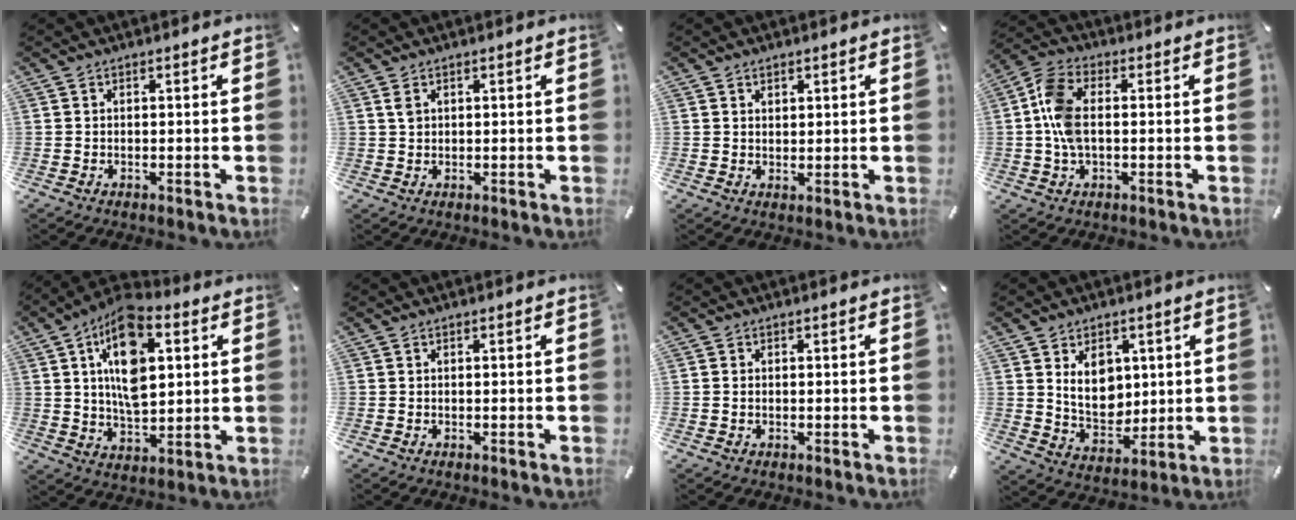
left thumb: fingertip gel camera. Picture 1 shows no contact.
{"total": 1.5, "force": [0.7, 1.0, 0.9], "torque": [-0.013, -0.002, 0.011]}
{"total": 1.4, "force": [1.1, 0.9, 0.0], "torque": [0.008, -0.003, 0.018]}
{"total": 8.3, "force": [-0.1, 4.5, 6.9], "torque": [-0.164, -0.002, -0.007]}
{"total": 16.0, "force": [5.1, 9.1, 12.1], "torque": [-0.222, -0.007, 0.089]}
{"total": 0.0}
{"total": 0.7, "force": [-0.1, 0.6, 0.5], "torque": [-0.011, 0.002, -0.003]}
{"total": 9.7, "force": [2.9, 7.7, 5.1], "torque": [-0.076, -0.010, 0.053]}